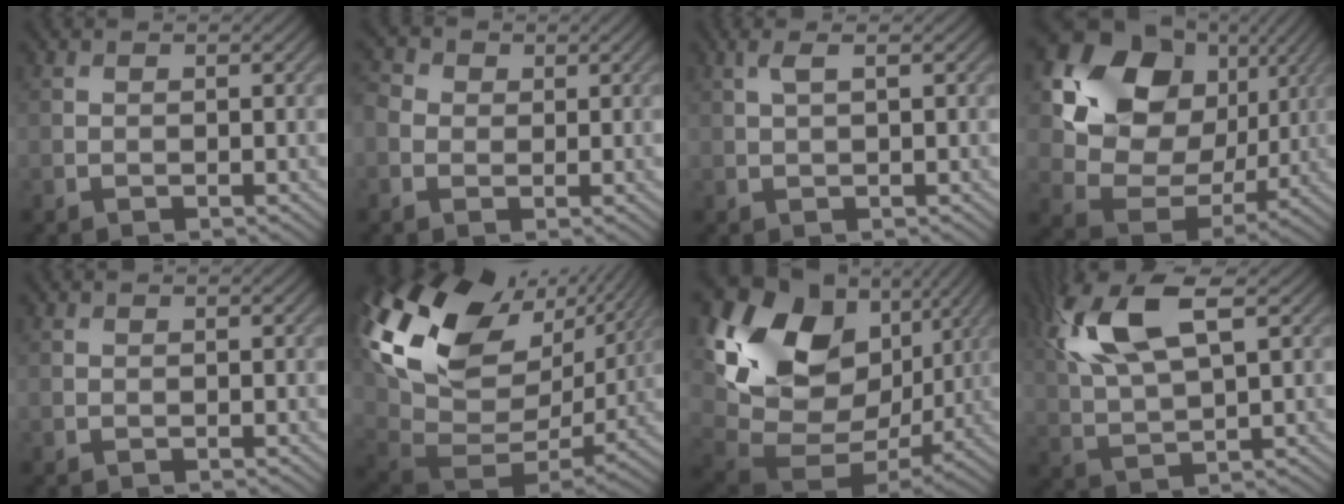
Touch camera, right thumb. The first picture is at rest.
{"total": 3.3, "force": [0.3, 2.9, 1.5], "torque": [-0.043, 0.008, 0.000]}
{"total": 1.9, "force": [0.8, 0.3, 1.7], "torque": [-0.041, 0.007, 0.017]}
{"total": 17.4, "force": [6.5, 13.4, 8.9], "torque": [-0.213, 0.028, 0.133]}
{"total": 0.0}
{"total": 19.7, "force": [7.4, 12.3, 13.5], "torque": [-0.294, 0.001, 0.151]}
{"total": 17.3, "force": [5.4, 12.7, 10.5], "torque": [-0.244, 0.003, 0.114]}
{"total": 12.6, "force": [5.5, 4.9, 10.2], "torque": [-0.233, 0.017, 0.105]}